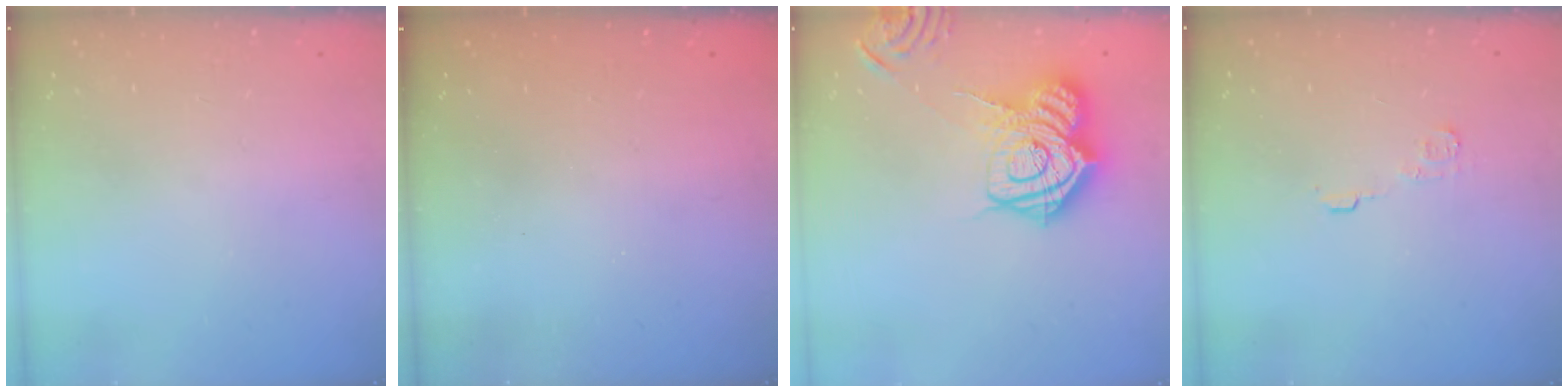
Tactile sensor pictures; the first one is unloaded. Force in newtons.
{"total": 2.4, "press": 2.3, "slide": 0.8}
{"total": 19.3, "press": 19.2, "slide": 1.6}
{"total": 4.3, "press": 4.3, "slide": 0.5}